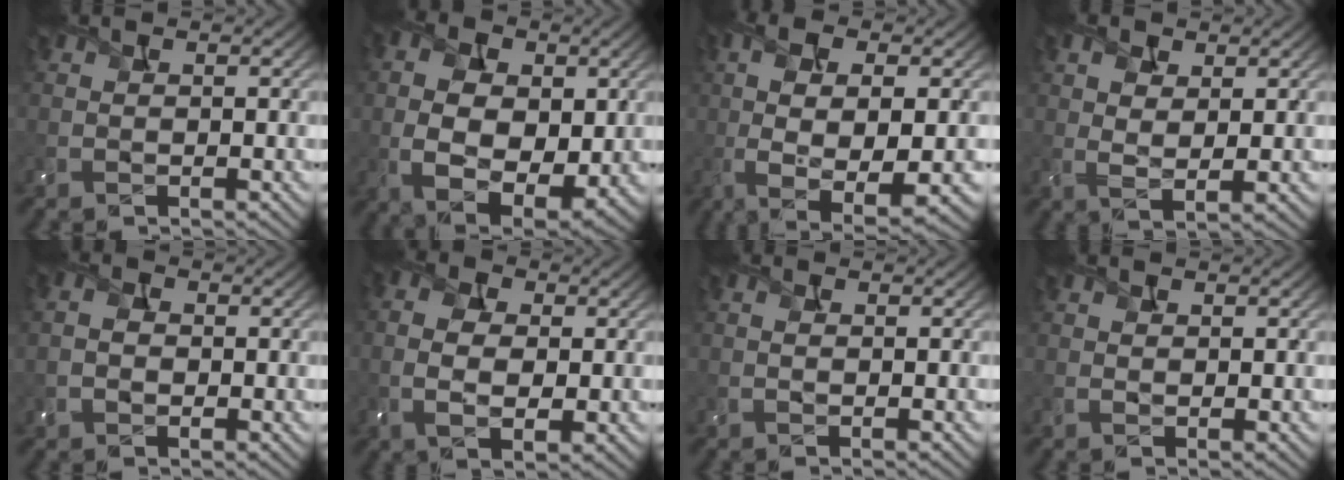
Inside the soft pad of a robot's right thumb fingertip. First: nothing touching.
{"total": 11.6, "force": [0.5, 7.6, 8.8], "torque": [-0.178, 0.001, 0.010]}
{"total": 10.0, "force": [-1.3, 3.5, 9.3], "torque": [-0.196, -0.003, -0.016]}
{"total": 3.9, "force": [1.8, 1.8, 3.0], "torque": [-0.070, 0.000, 0.034]}
{"total": 3.7, "force": [0.2, 2.7, 2.6], "torque": [-0.038, 0.010, -0.011]}
{"total": 6.6, "force": [0.3, 4.1, 5.1], "torque": [-0.125, 0.002, -0.002]}
{"total": 1.0, "force": [0.3, 0.4, 0.9], "torque": [-0.020, 0.003, 0.005]}
{"total": 1.2, "force": [0.7, 0.6, 0.7], "torque": [-0.017, 0.001, 0.014]}